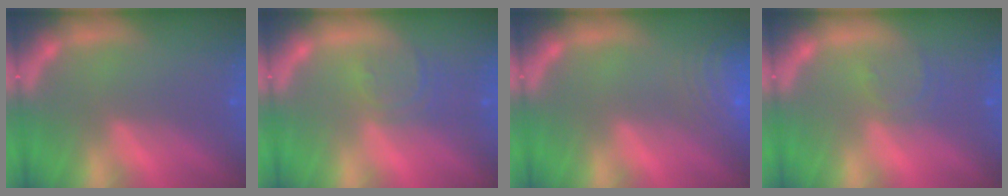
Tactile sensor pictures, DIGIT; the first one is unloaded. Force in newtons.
{"total": 3.0}
{"total": 9.5}
{"total": 2.4}